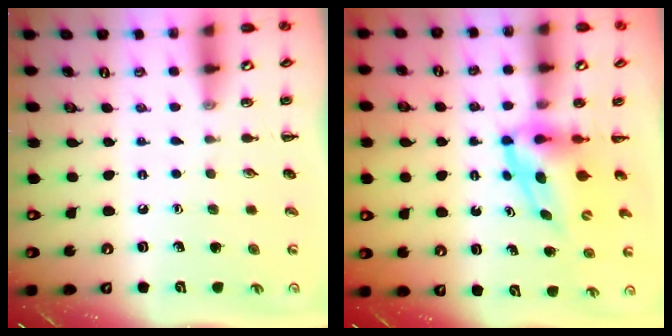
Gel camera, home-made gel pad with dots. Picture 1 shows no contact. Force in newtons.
{"total": 5.3, "press": 5.3, "slide": 0.7}